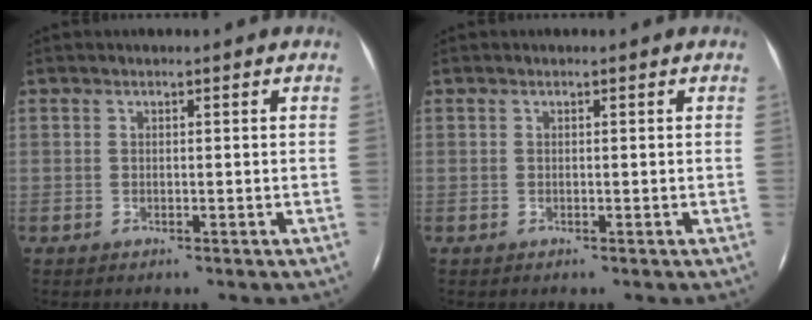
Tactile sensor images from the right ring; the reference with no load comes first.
{"total": 0.0}